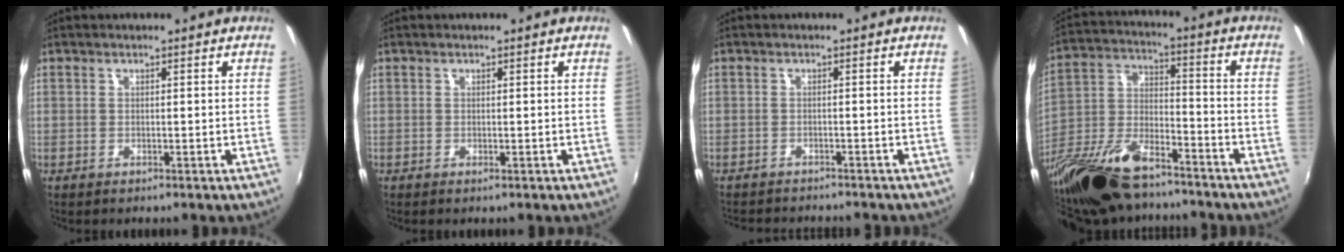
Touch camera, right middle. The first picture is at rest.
{"total": 0.0}
{"total": 5.7, "force": [-5.4, 1.1, 1.6], "torque": [-0.045, -0.016, -0.080]}
{"total": 22.6, "force": [-16.6, 8.6, 12.7], "torque": [-0.271, -0.031, -0.295]}